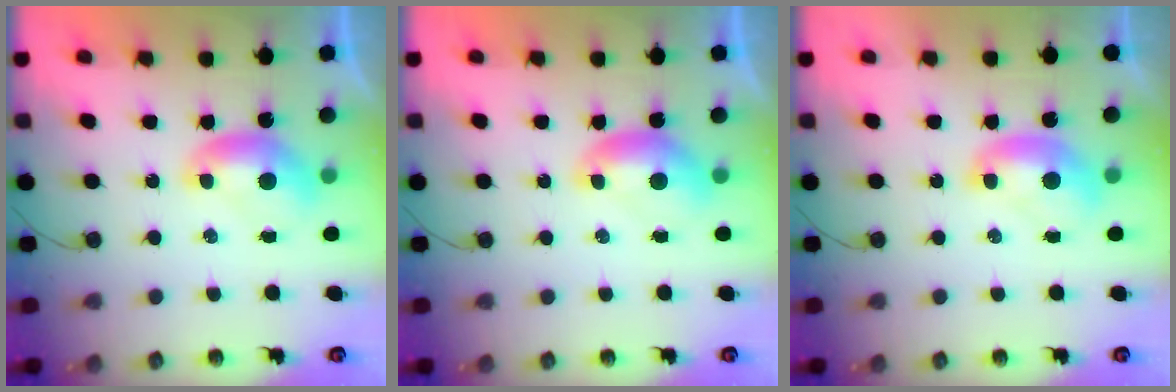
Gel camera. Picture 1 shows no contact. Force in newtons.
{"total": 0.0}
{"total": 1.2, "press": 1.2, "slide": 0.0}